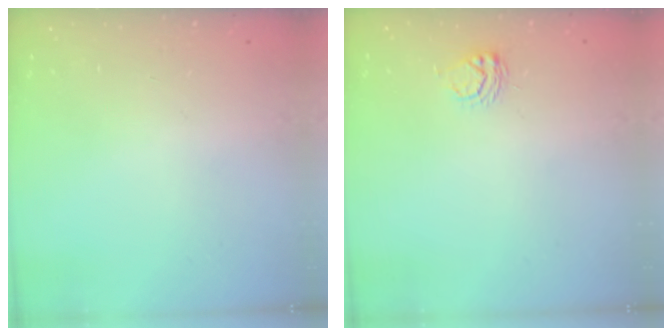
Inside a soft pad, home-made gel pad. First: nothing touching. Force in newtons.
{"total": 5.0, "press": 5.0, "slide": 0.6}